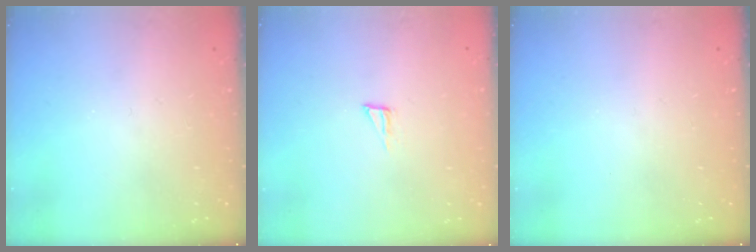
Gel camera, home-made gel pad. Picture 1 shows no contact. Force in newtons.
{"total": 2.9, "press": 2.9, "slide": 0.2}
{"total": 0.0}